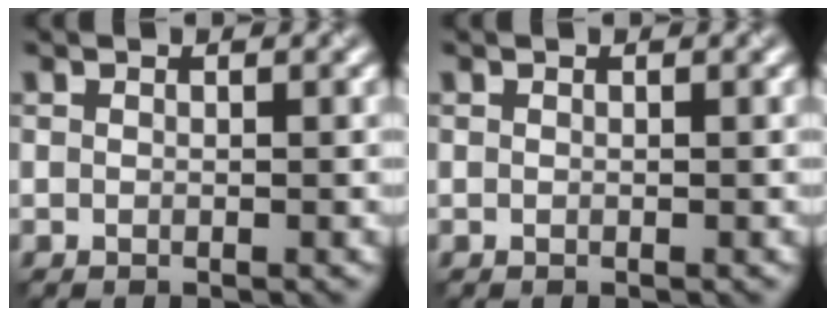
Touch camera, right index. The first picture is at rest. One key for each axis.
{"total": 0.0}